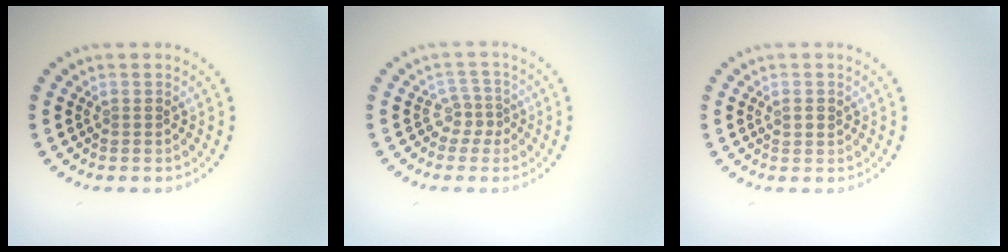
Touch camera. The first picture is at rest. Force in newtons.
{"total": 1.7, "press": 1.2, "slide": 1.3}
{"total": 1.1, "press": 1.0, "slide": 0.4}